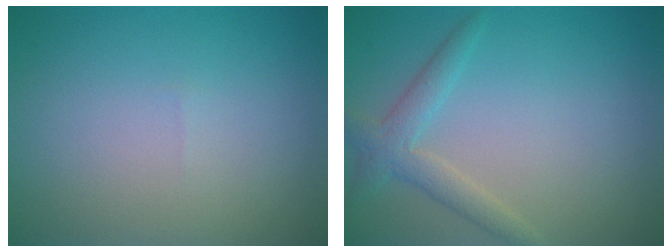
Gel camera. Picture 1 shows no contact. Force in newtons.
{"total": 2.6, "press": 2.6, "slide": 0.2}